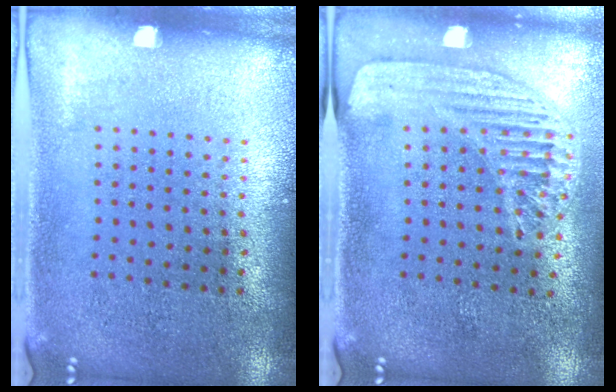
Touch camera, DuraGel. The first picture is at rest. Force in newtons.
{"total": 1.6, "press": 1.6, "slide": 0.4}